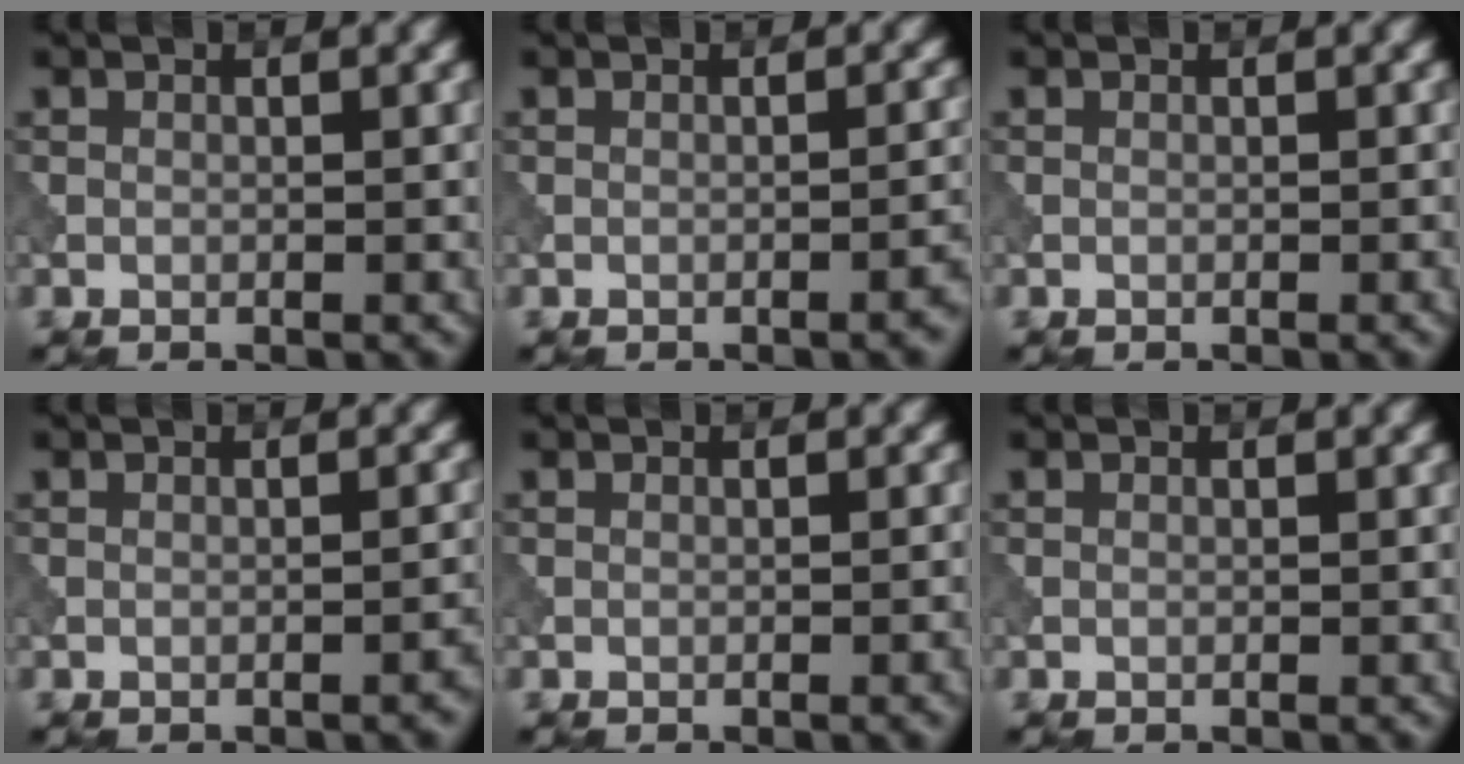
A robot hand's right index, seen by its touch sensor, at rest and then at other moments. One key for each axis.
{"total": 1.5, "fx": -0.8, "fy": 0.3, "fz": 1.2, "tx": -0.014, "ty": 0.006, "tz": -0.012}
{"total": 0.0}
{"total": 1.2, "fx": -0.6, "fy": 0.3, "fz": 0.9, "tx": -0.010, "ty": 0.004, "tz": -0.010}
{"total": 0.9, "fx": -0.3, "fy": 0.1, "fz": 0.8, "tx": -0.009, "ty": 0.002, "tz": -0.006}
{"total": 0.0}